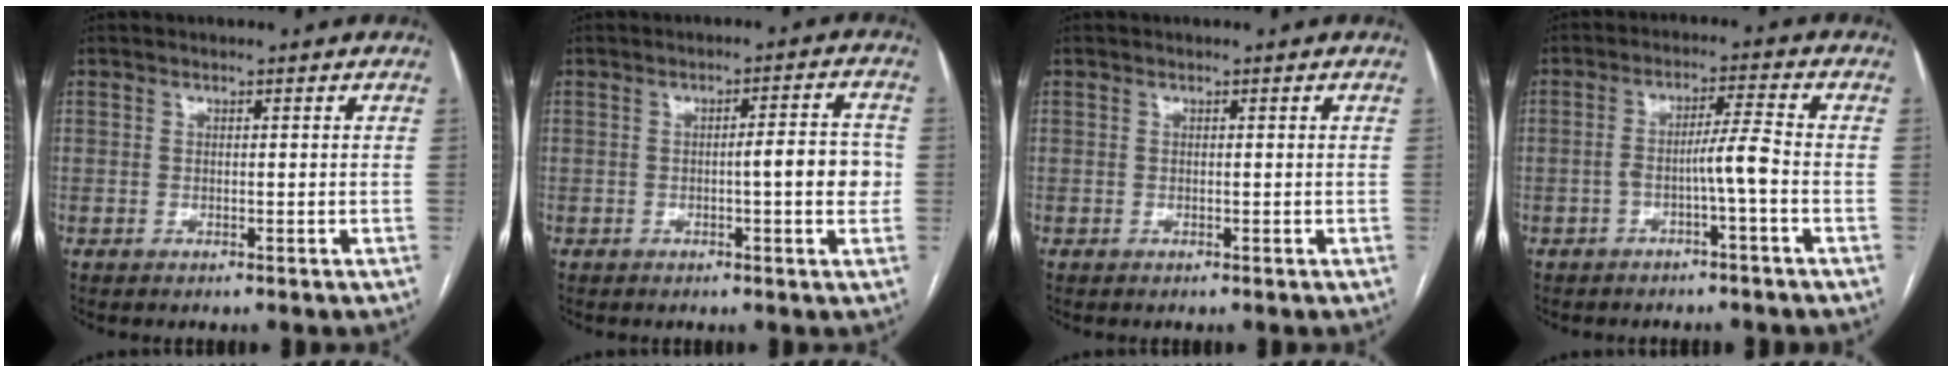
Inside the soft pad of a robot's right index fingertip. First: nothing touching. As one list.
[{"total": 5.7, "force": [-0.5, 0.9, 5.6], "torque": [-0.071, 0.013, -0.009]}, {"total": 0.0}, {"total": 4.6, "force": [-1.7, -0.7, 4.2], "torque": [-0.072, 0.011, -0.028]}]